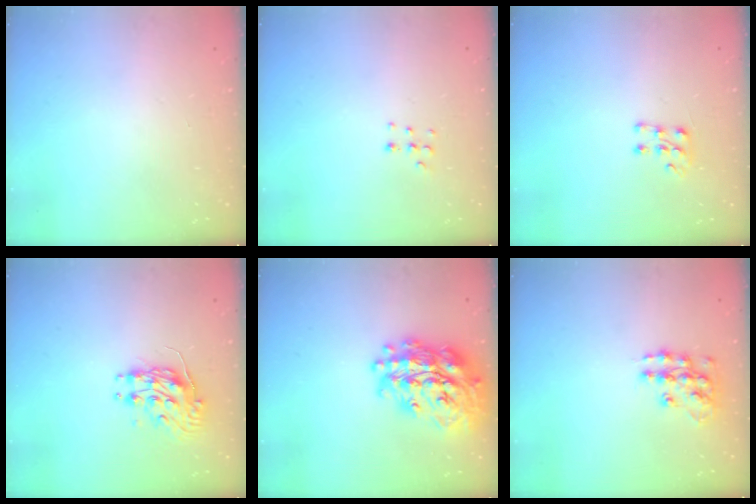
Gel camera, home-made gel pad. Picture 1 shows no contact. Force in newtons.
{"total": 3.9, "press": 3.8, "slide": 1.0}
{"total": 6.3, "press": 6.1, "slide": 1.6}
{"total": 9.3, "press": 9.3, "slide": 0.1}
{"total": 25.9, "press": 25.8, "slide": 2.3}
{"total": 11.7, "press": 11.6, "slide": 0.8}